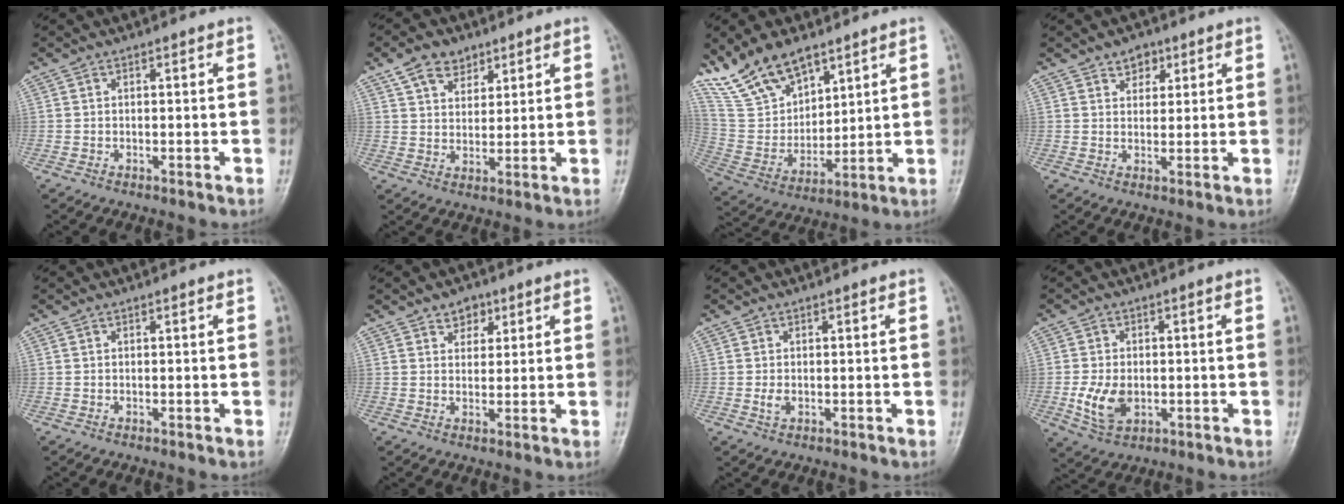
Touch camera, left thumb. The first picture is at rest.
{"total": 7.0, "force": [4.3, 4.5, 3.1], "torque": [-0.027, -0.022, 0.076]}
{"total": 14.5, "force": [10.5, 7.0, 7.0], "torque": [-0.106, -0.050, 0.218]}
{"total": 3.6, "force": [2.1, 2.5, 1.5], "torque": [0.000, -0.011, 0.032]}
{"total": 0.0}
{"total": 3.8, "force": [2.2, 2.7, 1.5], "torque": [0.003, -0.011, 0.033]}
{"total": 1.5, "force": [-0.2, 1.0, 1.0], "torque": [-0.021, -0.002, -0.003]}
{"total": 7.1, "force": [-1.2, 4.8, 5.1], "torque": [-0.091, -0.002, -0.014]}